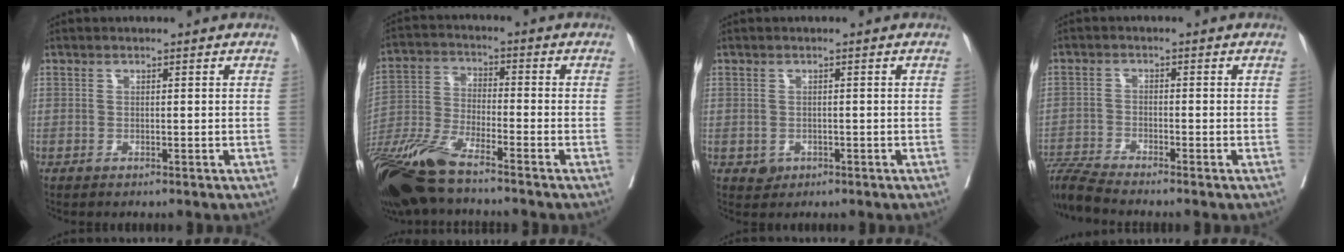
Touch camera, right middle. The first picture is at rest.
{"total": 13.2, "force": [-10.3, 1.8, 8.1], "torque": [-0.170, -0.031, -0.199]}
{"total": 1.5, "force": [-0.6, 1.4, 0.5], "torque": [-0.003, 0.004, -0.003]}
{"total": 5.0, "force": [-4.7, -1.3, 1.1], "torque": [-0.025, -0.016, -0.092]}